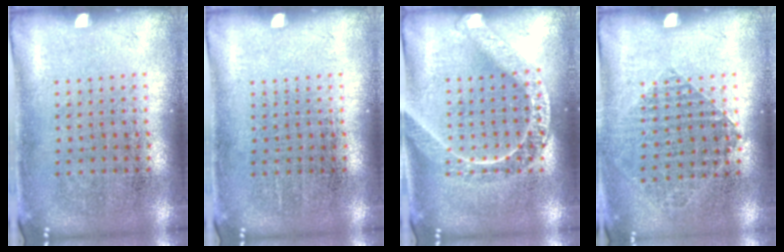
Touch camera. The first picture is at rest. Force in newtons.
{"total": 0.0}
{"total": 1.5, "press": 1.5, "slide": 0.2}
{"total": 0.9, "press": 0.8, "slide": 0.3}